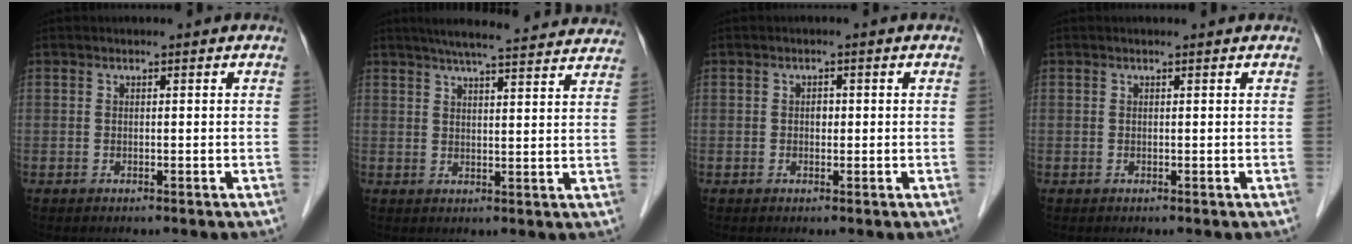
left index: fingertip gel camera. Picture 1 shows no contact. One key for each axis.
{"total": 19.1, "fx": 17.5, "fy": 1.3, "fz": 7.6, "tx": -0.108, "ty": 0.015, "tz": 0.218}
{"total": 1.0, "fx": 0.0, "fy": 0.8, "fz": 0.7, "tx": -0.009, "ty": 0.003, "tz": -0.002}
{"total": 0.5, "fx": 0.5, "fy": 0.0, "fz": 0.2, "tx": -0.007, "ty": 0.004, "tz": 0.007}